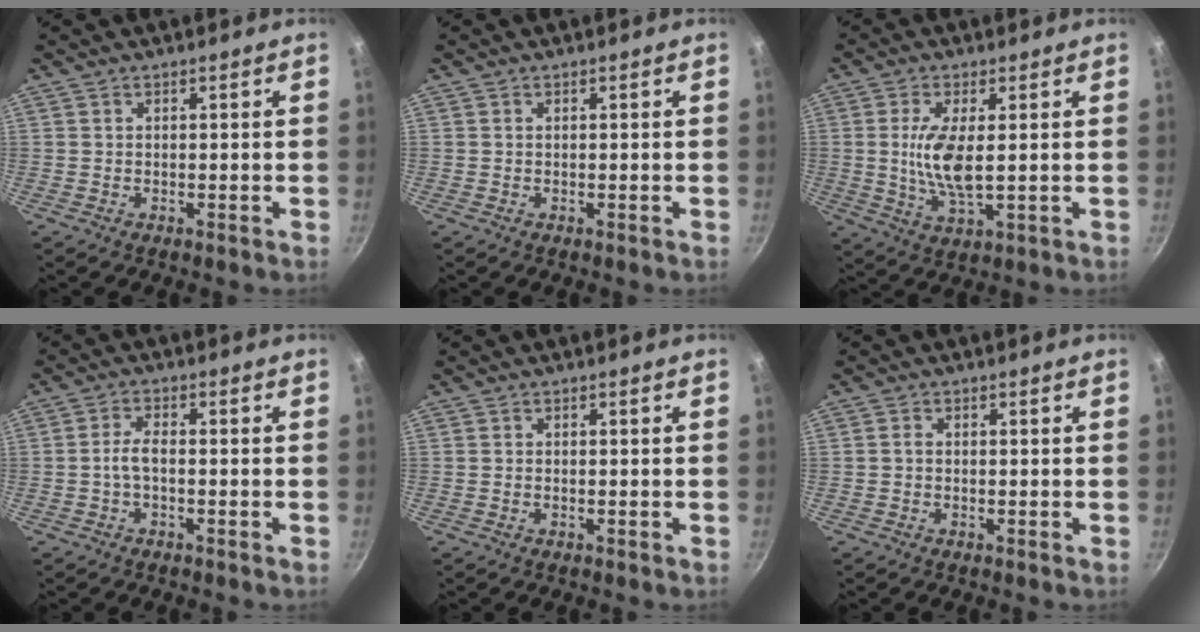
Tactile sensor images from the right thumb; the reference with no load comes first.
{"total": 0.0}
{"total": 8.6, "force": [0.8, 3.0, 8.0], "torque": [-0.164, -0.010, 0.018]}
{"total": 3.0, "force": [-0.9, 1.1, 2.6], "torque": [-0.058, 0.016, -0.023]}
{"total": 0.0}
{"total": 0.9, "force": [-0.1, 0.7, 0.5], "torque": [-0.008, 0.005, -0.004]}